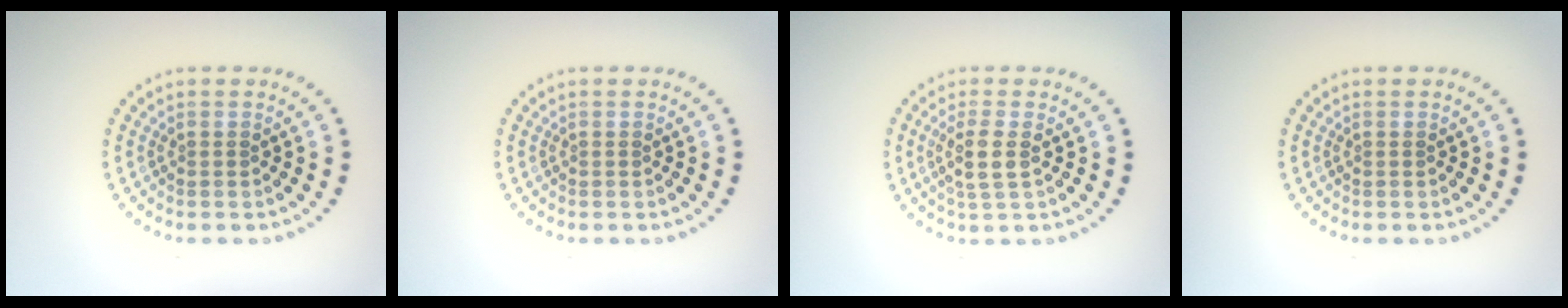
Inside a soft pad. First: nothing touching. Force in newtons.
{"total": 0.0}
{"total": 2.5, "press": 2.1, "slide": 1.2}
{"total": 0.0}